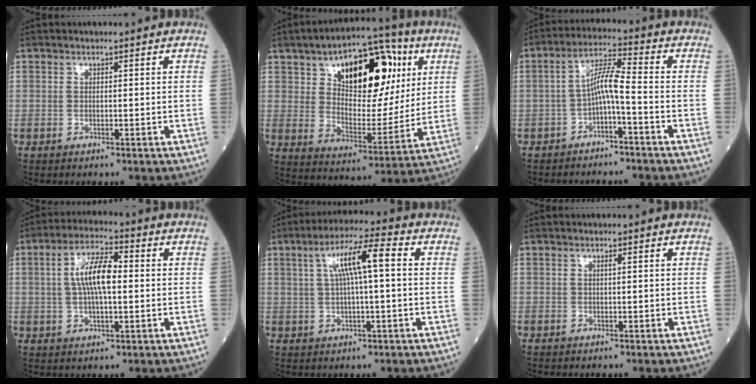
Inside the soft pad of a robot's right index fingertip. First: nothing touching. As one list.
[{"total": 19.6, "force": [7.6, 8.9, 15.7], "torque": [-0.229, 0.024, 0.120]}, {"total": 5.5, "force": [-1.8, 0.3, 5.1], "torque": [-0.096, 0.024, -0.034]}, {"total": 8.0, "force": [0.8, 2.2, 7.6], "torque": [-0.150, 0.015, 0.011]}, {"total": 8.2, "force": [1.7, 0.8, 8.0], "torque": [-0.147, 0.024, 0.030]}, {"total": 0.0}]